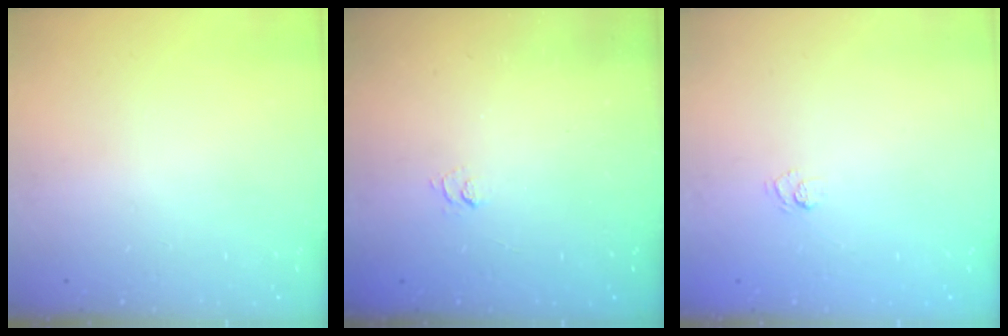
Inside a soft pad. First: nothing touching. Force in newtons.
{"total": 1.9, "press": 1.5, "slide": 1.3}
{"total": 4.5, "press": 4.3, "slide": 1.2}